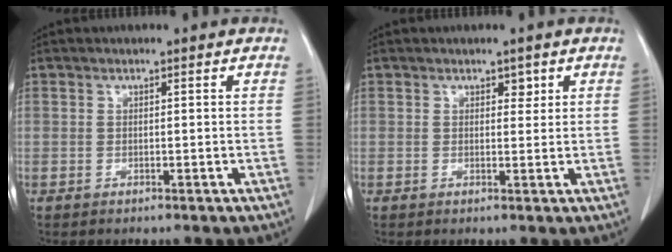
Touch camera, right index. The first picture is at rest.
{"total": 1.5, "force": [0.9, 0.9, 0.8], "torque": [-0.004, -0.004, 0.012]}